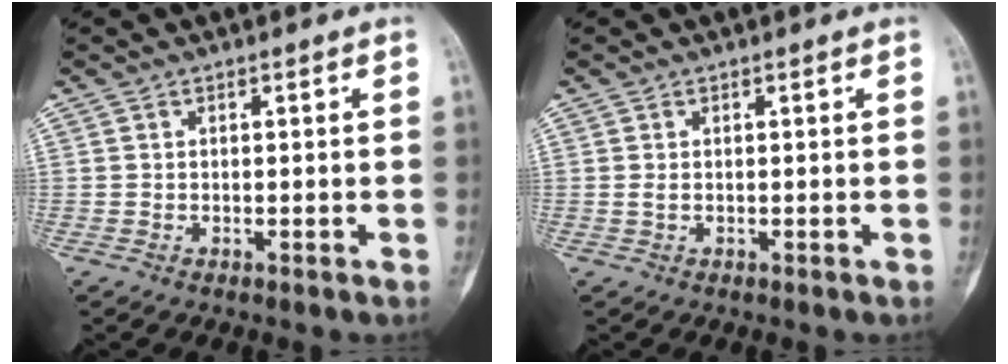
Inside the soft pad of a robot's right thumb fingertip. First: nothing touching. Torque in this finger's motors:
{"motor_torque": [0.00, 0.00, 0.08, 0.03, 0.00]}